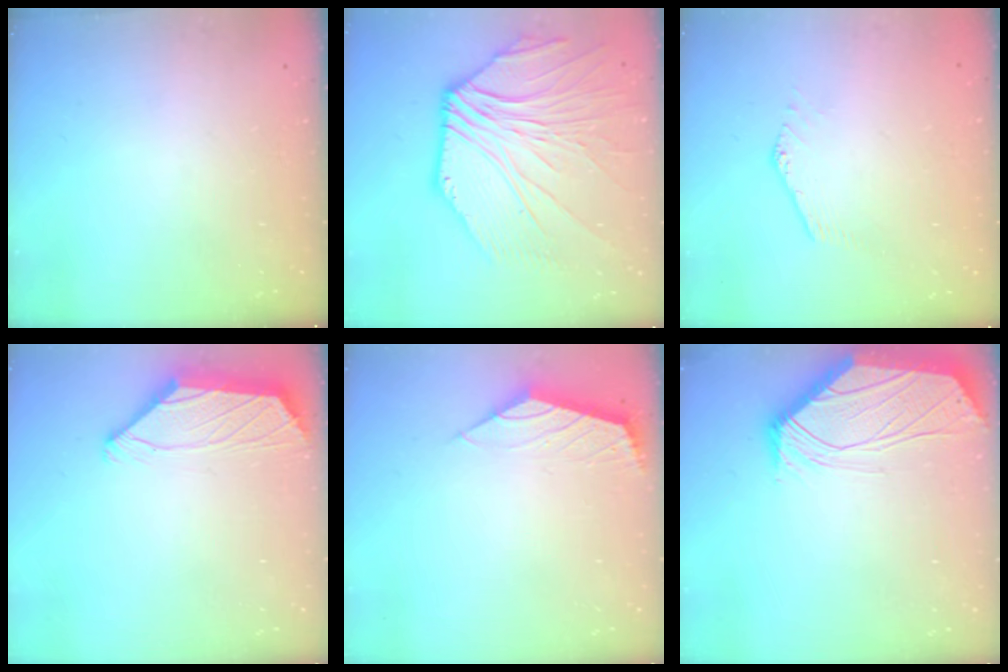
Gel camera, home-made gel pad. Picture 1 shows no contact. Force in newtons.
{"total": 10.1, "press": 9.9, "slide": 1.9}
{"total": 0.0}
{"total": 2.0, "press": 1.9, "slide": 0.7}
{"total": 2.1, "press": 2.0, "slide": 0.6}
{"total": 0.9, "press": 0.8, "slide": 0.4}